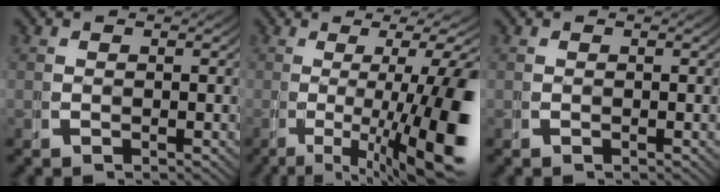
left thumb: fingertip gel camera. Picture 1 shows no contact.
{"total": 13.2, "force": [-1.7, 5.7, 11.8], "torque": [-0.161, -0.027, -0.012]}
{"total": 0.0}